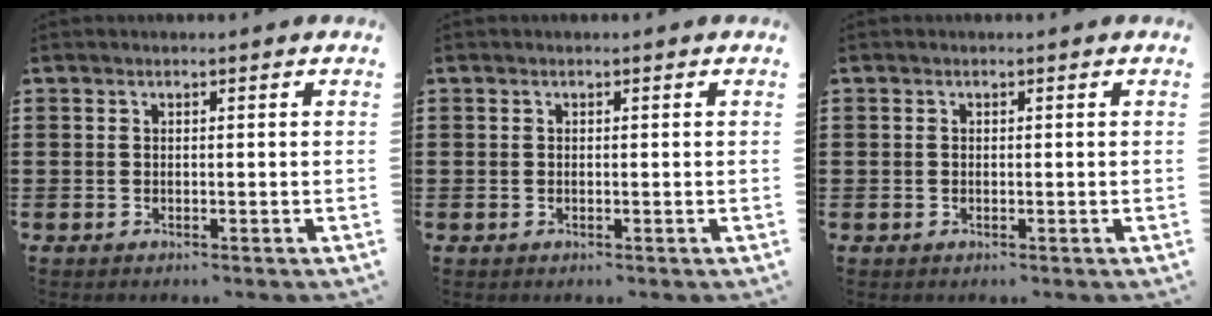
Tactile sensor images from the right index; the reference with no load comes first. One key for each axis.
{"total": 0.0}
{"total": 0.0}